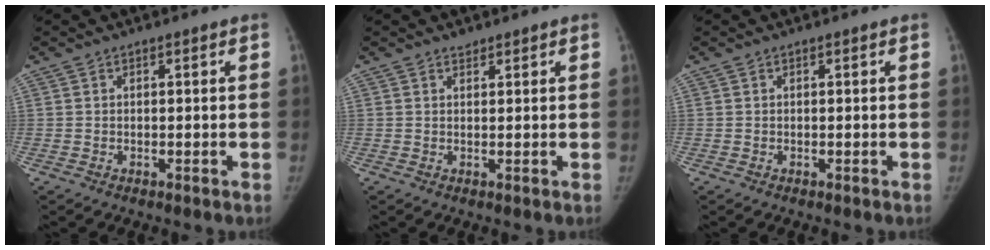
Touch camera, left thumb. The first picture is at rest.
{"total": 1.1, "force": [0.9, 0.5, 0.2], "torque": [0.005, -0.007, 0.012]}
{"total": 0.0}